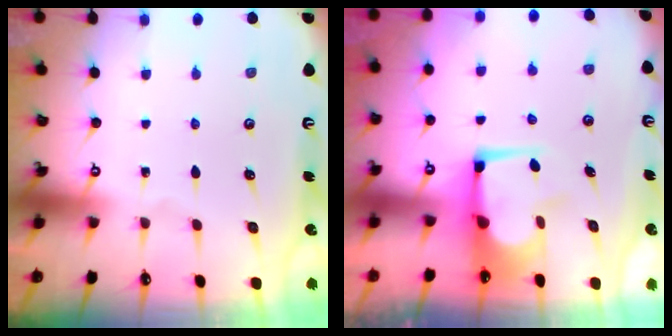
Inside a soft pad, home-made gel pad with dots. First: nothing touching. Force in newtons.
{"total": 7.6, "press": 7.6, "slide": 0.6}